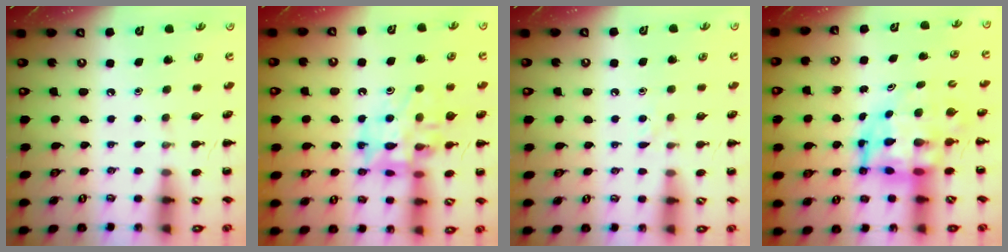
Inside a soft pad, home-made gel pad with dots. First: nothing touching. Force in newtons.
{"total": 13.9, "press": 13.7, "slide": 2.1}
{"total": 3.3, "press": 3.1, "slide": 1.1}
{"total": 7.5, "press": 7.1, "slide": 2.5}